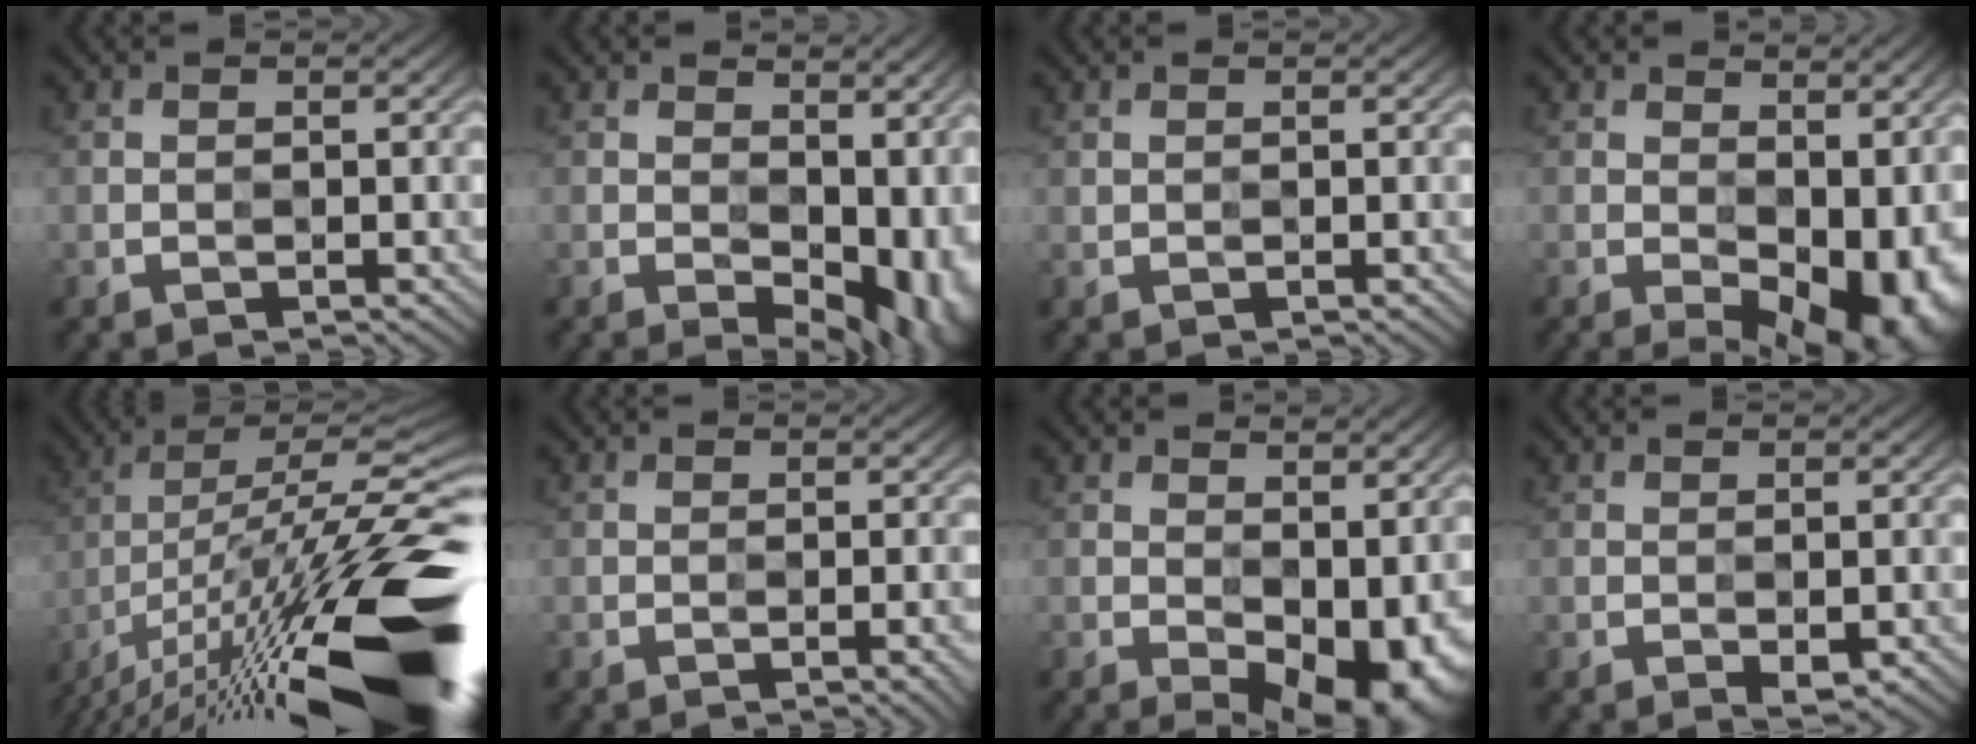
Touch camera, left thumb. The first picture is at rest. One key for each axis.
{"total": 12.7, "fx": -1.2, "fy": 7.9, "fz": 9.9, "tx": -0.114, "ty": -0.027, "tz": 0.023}
{"total": 0.7, "fx": 0.6, "fy": -0.1, "fz": -0.4, "tx": 0.010, "ty": 0.000, "tz": 0.013}
{"total": 13.2, "fx": -2.5, "fy": 7.7, "fz": 10.5, "tx": -0.129, "ty": -0.025, "tz": -0.005}
{"total": 20.1, "fx": -11.6, "fy": 4.2, "fz": 15.9, "tx": -0.226, "ty": 0.007, "tz": -0.193}
{"total": 2.4, "fx": -1.6, "fy": 0.5, "fz": 1.7, "tx": -0.014, "ty": -0.003, "tz": -0.018}
{"total": 11.6, "fx": -2.8, "fy": 6.6, "fz": 9.1, "tx": -0.118, "ty": -0.023, "tz": -0.018}
{"total": 1.3, "fx": -0.9, "fy": 0.5, "fz": 0.8, "tx": -0.012, "ty": -0.002, "tz": -0.016}